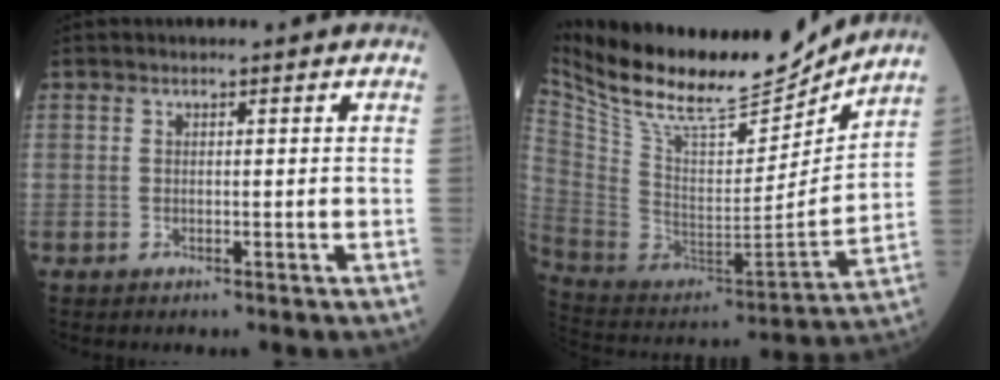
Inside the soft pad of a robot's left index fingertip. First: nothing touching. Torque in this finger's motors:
{"motor_torque": [0.87, -1.27, 0.11, 0.02]}